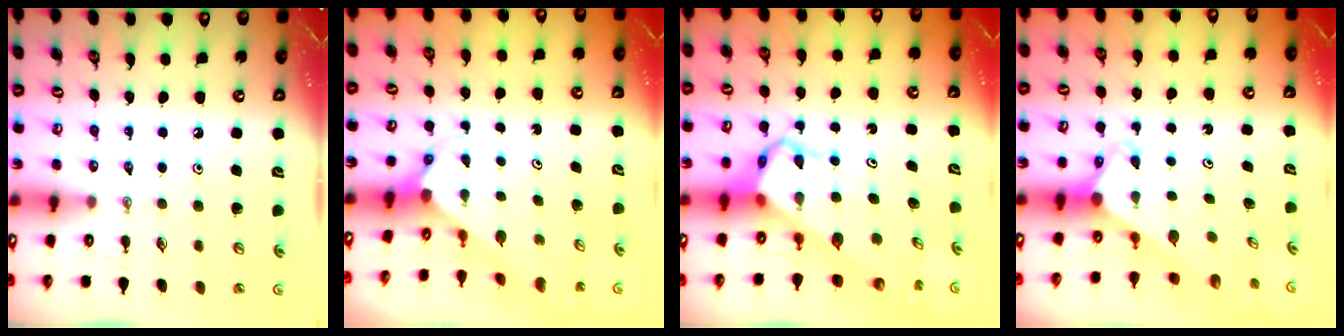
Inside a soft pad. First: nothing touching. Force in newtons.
{"total": 2.9, "press": 2.9, "slide": 0.3}
{"total": 9.7, "press": 9.7, "slide": 0.9}
{"total": 2.4, "press": 2.4, "slide": 0.2}